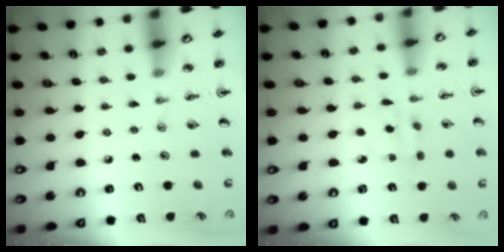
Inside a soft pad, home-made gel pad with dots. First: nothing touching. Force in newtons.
{"total": 2.0, "press": 2.0, "slide": 0.4}